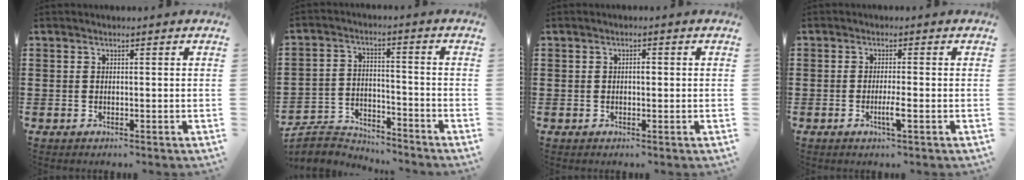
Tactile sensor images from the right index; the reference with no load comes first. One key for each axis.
{"total": 4.9, "fx": -4.7, "fy": 1.1, "fz": 0.2, "tx": -0.022, "ty": 0.008, "tz": -0.100}
{"total": 1.1, "fx": 0.0, "fy": 0.4, "fz": 1.0, "tx": -0.021, "ty": 0.001, "tz": -0.002}
{"total": 2.9, "fx": -1.1, "fy": 0.1, "fz": 2.7, "tx": -0.052, "ty": -0.006, "tz": -0.023}